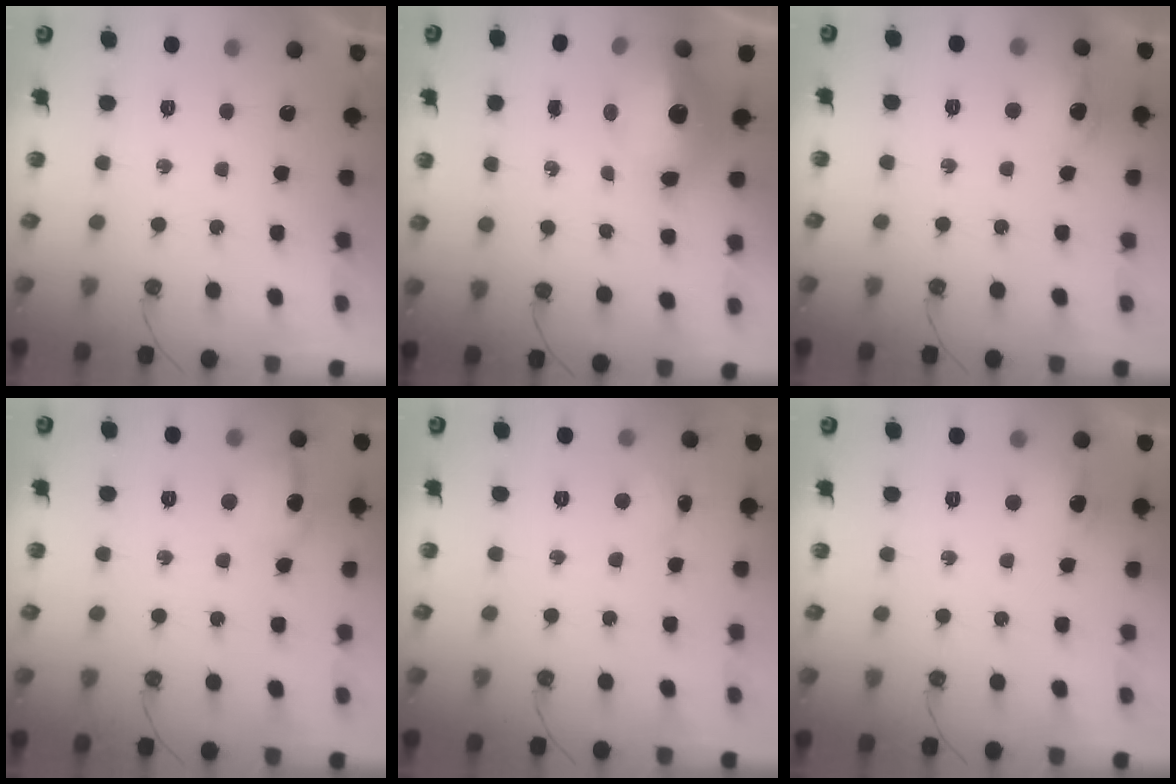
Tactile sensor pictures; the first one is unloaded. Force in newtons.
{"total": 14.5, "press": 13.9, "slide": 4.0}
{"total": 8.2, "press": 8.2, "slide": 0.8}
{"total": 11.3, "press": 11.3, "slide": 0.9}
{"total": 1.7, "press": 1.6, "slide": 0.4}
{"total": 6.4, "press": 6.4, "slide": 0.4}